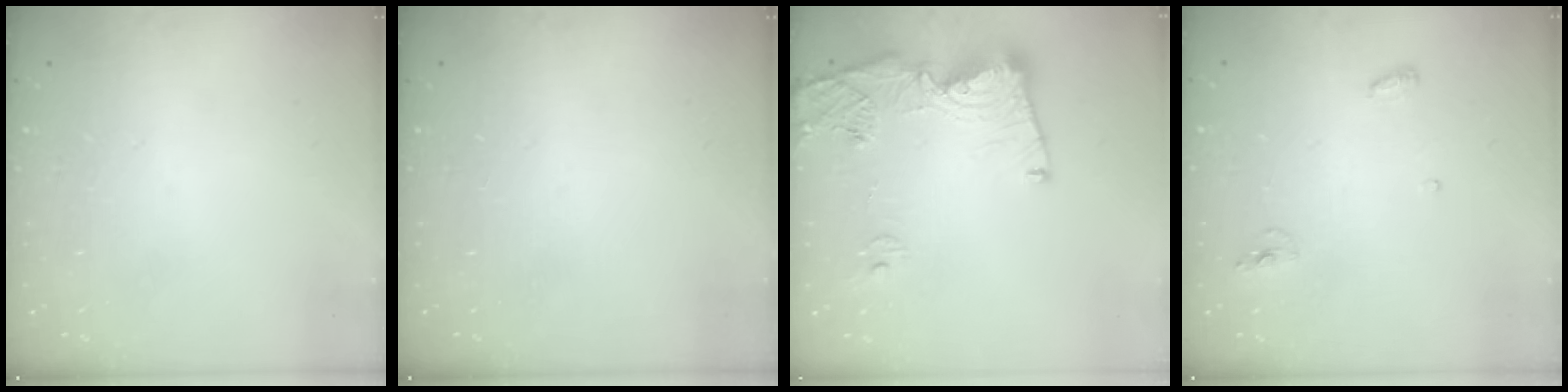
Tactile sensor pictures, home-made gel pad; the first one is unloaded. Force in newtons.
{"total": 0.0}
{"total": 14.7, "press": 14.6, "slide": 1.8}
{"total": 5.4, "press": 5.2, "slide": 1.4}